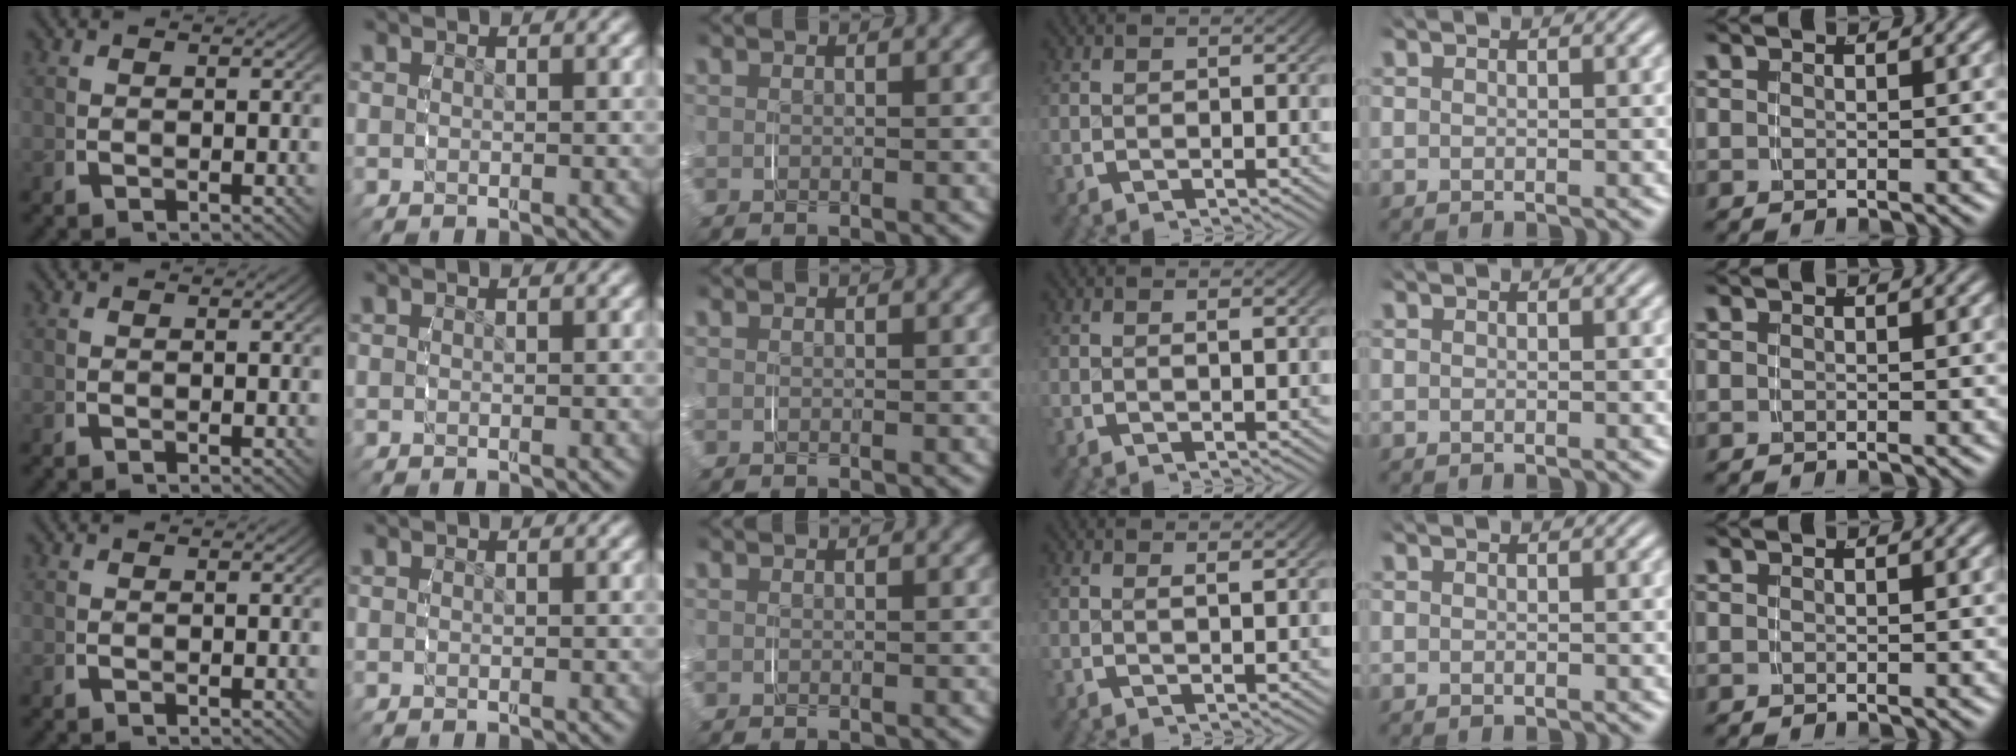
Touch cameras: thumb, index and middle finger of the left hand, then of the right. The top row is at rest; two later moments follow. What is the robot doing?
{"motion": "grasp_and_lifting", "object": "pen bag"}